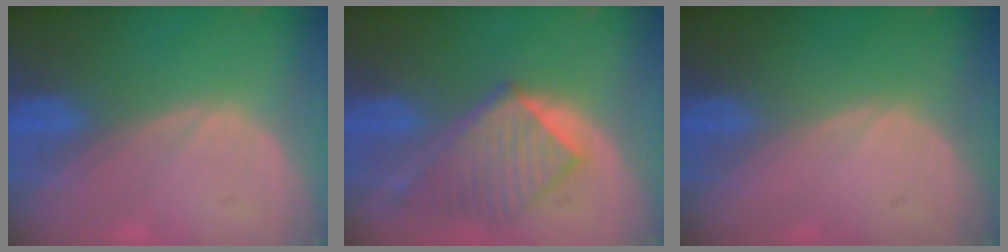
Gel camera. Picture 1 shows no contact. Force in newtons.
{"total": 7.8, "press": 7.6, "slide": 1.8}
{"total": 0.0}